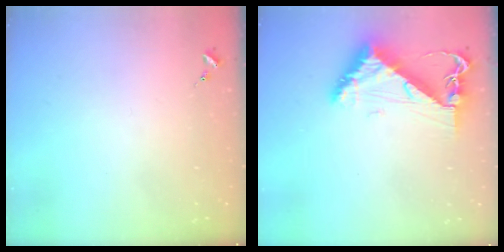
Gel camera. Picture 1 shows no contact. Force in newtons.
{"total": 8.3, "press": 8.2, "slide": 1.0}